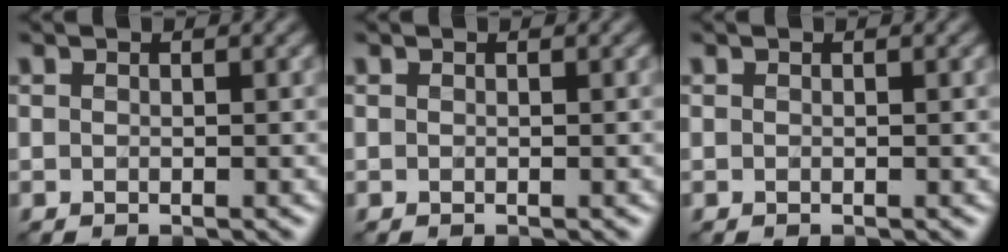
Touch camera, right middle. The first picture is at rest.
{"total": 0.0}
{"total": 0.0}